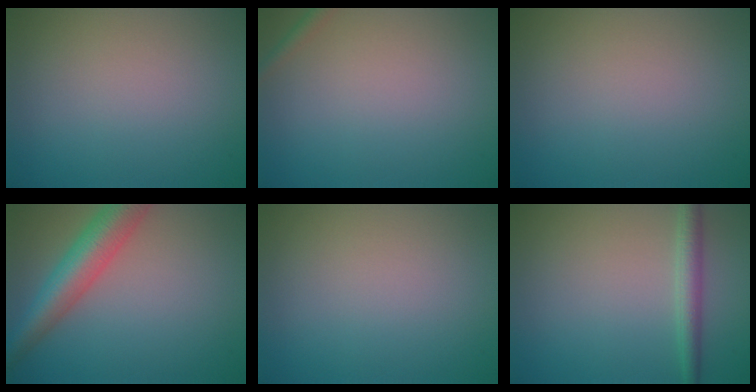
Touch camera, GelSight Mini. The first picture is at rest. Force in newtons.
{"total": 1.0, "press": 1.0, "slide": 0.0}
{"total": 0.0}
{"total": 6.2, "press": 6.2, "slide": 0.2}
{"total": 0.0}
{"total": 2.3, "press": 2.3, "slide": 0.1}